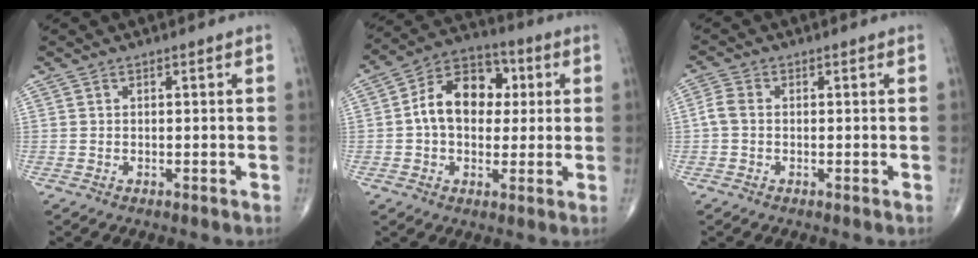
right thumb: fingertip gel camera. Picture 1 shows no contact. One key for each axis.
{"total": 13.2, "fx": 1.4, "fy": 9.4, "fz": 9.1, "tx": -0.120, "ty": 0.026, "tz": 0.014}
{"total": 2.7, "fx": -0.3, "fy": 1.8, "fz": 1.9, "tx": -0.041, "ty": 0.004, "tz": -0.014}